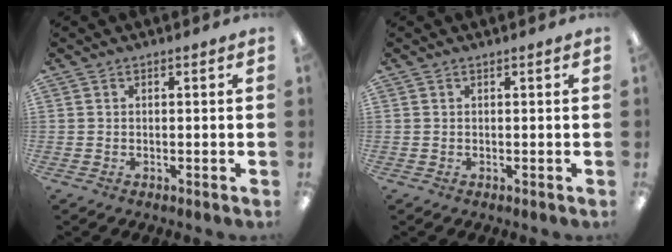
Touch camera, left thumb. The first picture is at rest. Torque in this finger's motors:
{"motor_torque": [0.00, 0.00, 0.00, 0.00, 0.00]}